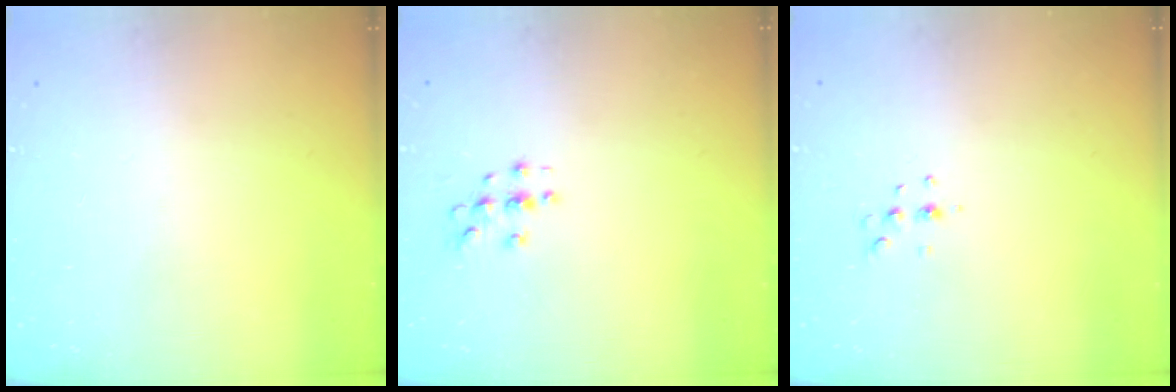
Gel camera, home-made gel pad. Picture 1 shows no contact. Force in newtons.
{"total": 3.2, "press": 3.2, "slide": 0.2}
{"total": 4.4, "press": 4.0, "slide": 1.8}